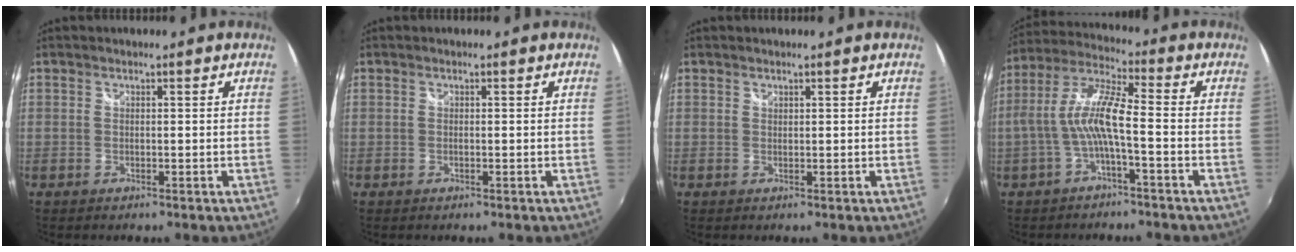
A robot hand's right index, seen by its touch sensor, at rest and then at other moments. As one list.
[{"total": 0.0}, {"total": 0.0}, {"total": 9.0, "force": [-2.2, 1.2, 8.6], "torque": [-0.191, 0.013, -0.036]}]